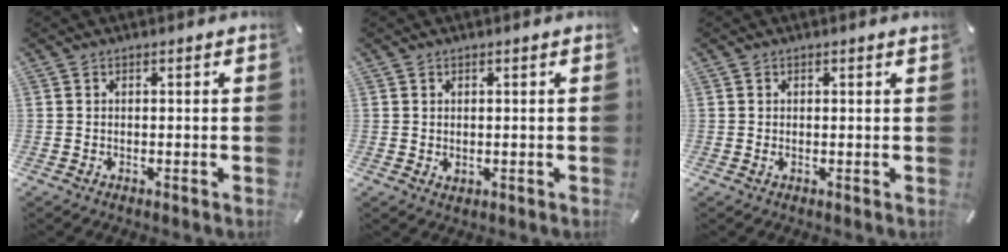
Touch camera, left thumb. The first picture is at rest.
{"total": 0.7, "force": [0.4, 0.6, 0.2], "torque": [-0.005, 0.003, 0.006]}
{"total": 0.6, "force": [0.2, 0.1, 0.6], "torque": [-0.010, 0.000, 0.003]}